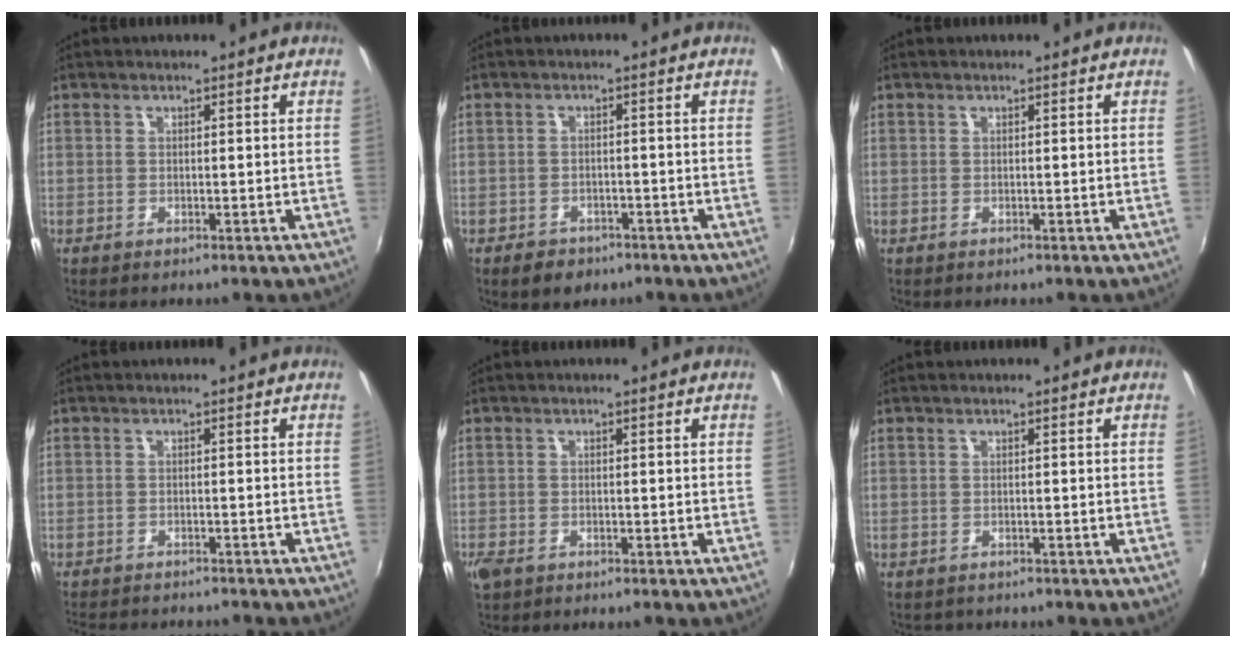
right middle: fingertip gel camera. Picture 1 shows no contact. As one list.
[{"total": 4.4, "force": [-3.1, 2.9, 1.4], "torque": [-0.041, -0.004, -0.041]}, {"total": 0.0}, {"total": 8.6, "force": [-7.8, 1.7, 3.0], "torque": [-0.075, -0.016, -0.117]}, {"total": 3.4, "force": [-2.2, 1.7, 1.8], "torque": [-0.046, -0.010, -0.040]}, {"total": 1.7, "force": [-1.5, 0.8, 0.1], "torque": [-0.008, -0.006, -0.022]}]